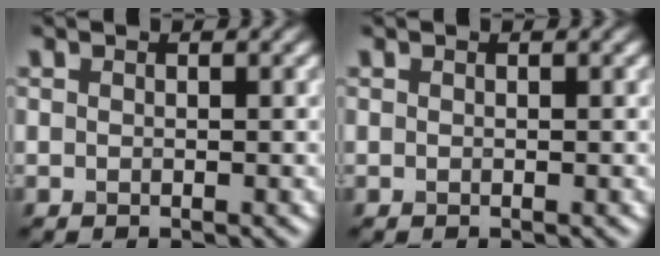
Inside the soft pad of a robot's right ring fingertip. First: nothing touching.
{"total": 0.0}